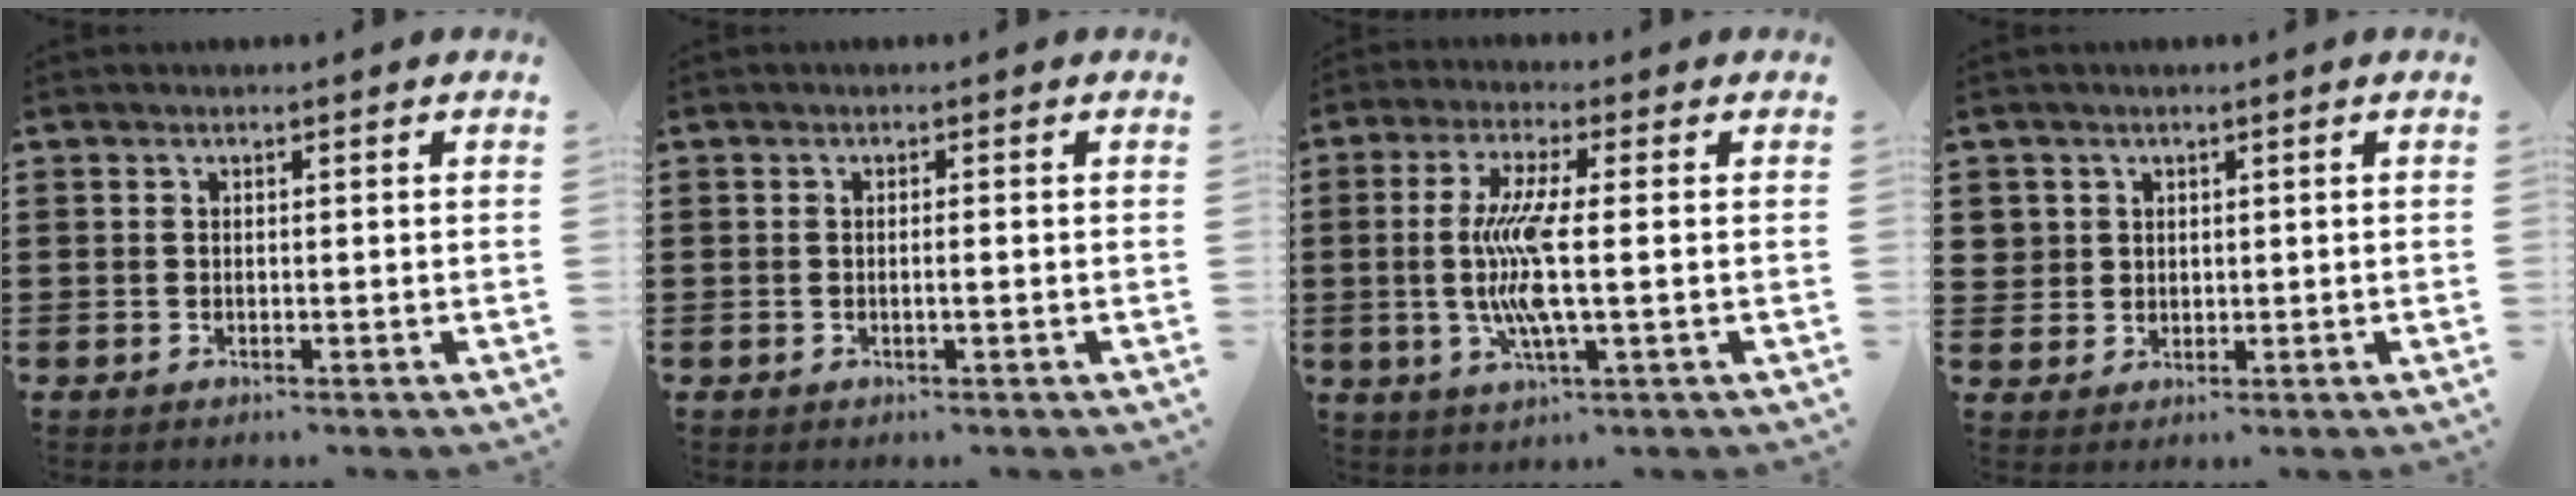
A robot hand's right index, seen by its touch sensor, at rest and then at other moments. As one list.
[{"total": 0.9, "force": [-0.4, -0.2, 0.8], "torque": [-0.014, -0.005, -0.006]}, {"total": 8.9, "force": [-0.6, 1.2, 8.8], "torque": [-0.190, -0.019, -0.022]}, {"total": 2.3, "force": [0.9, 2.1, 0.2], "torque": [-0.014, 0.010, 0.017]}]